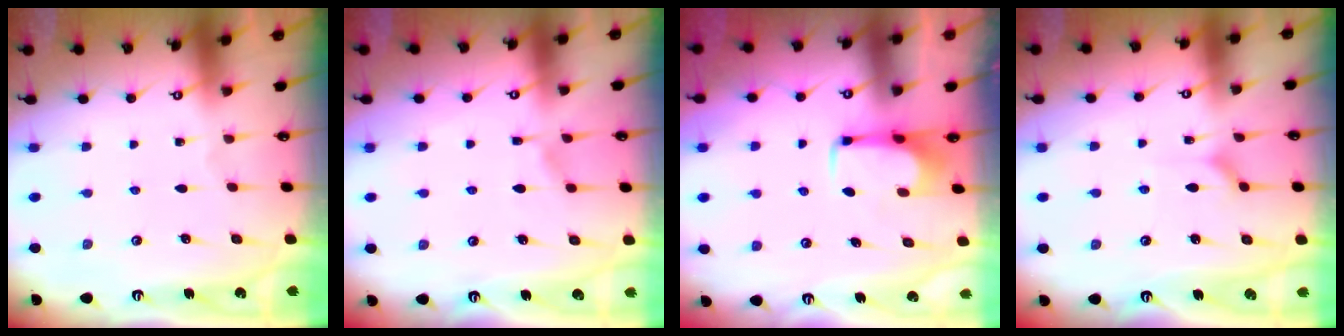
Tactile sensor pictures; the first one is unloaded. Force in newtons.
{"total": 4.3, "press": 4.3, "slide": 0.5}
{"total": 1.6, "press": 1.5, "slide": 0.3}
{"total": 5.1, "press": 5.0, "slide": 0.8}